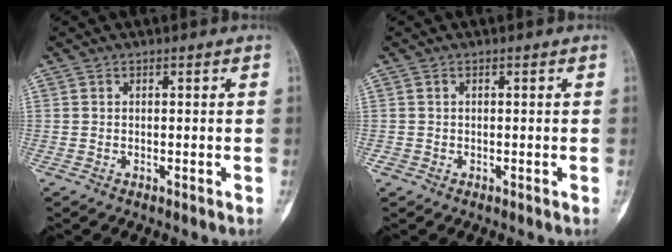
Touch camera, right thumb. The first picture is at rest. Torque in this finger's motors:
{"motor_torque": [-0.38, 0.05, 0.04, -0.12, -0.02]}